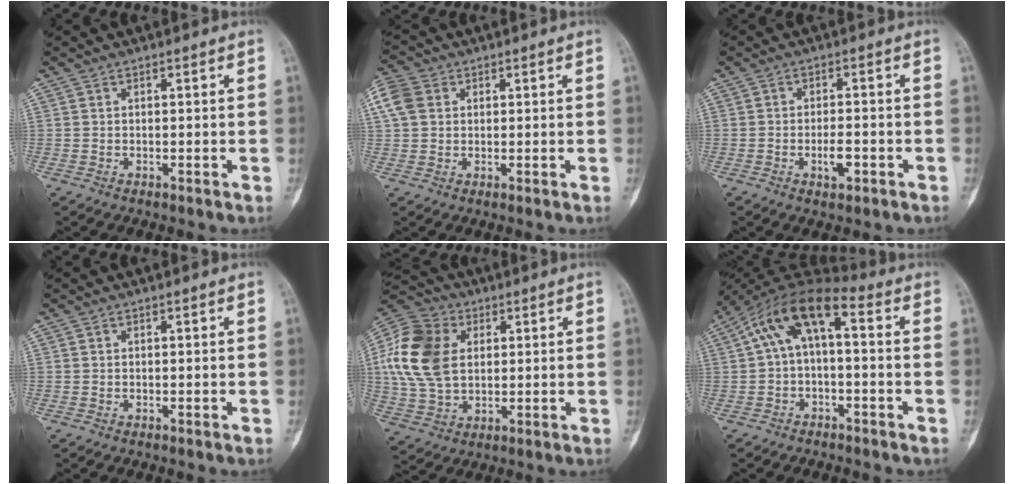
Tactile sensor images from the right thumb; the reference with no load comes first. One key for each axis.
{"total": 6.3, "fx": 1.8, "fy": 5.0, "fz": 3.4, "tx": -0.078, "ty": 0.013, "tz": 0.032}
{"total": 3.8, "fx": -1.6, "fy": 1.5, "fz": 3.2, "tx": -0.052, "ty": 0.006, "tz": -0.024}
{"total": 0.0}
{"total": 17.1, "fx": 2.9, "fy": 12.1, "fz": 11.7, "tx": -0.229, "ty": 0.004, "tz": 0.053}
{"total": 10.6, "fx": 1.0, "fy": 4.8, "fz": 9.4, "tx": -0.171, "ty": 0.052, "tz": 0.006}